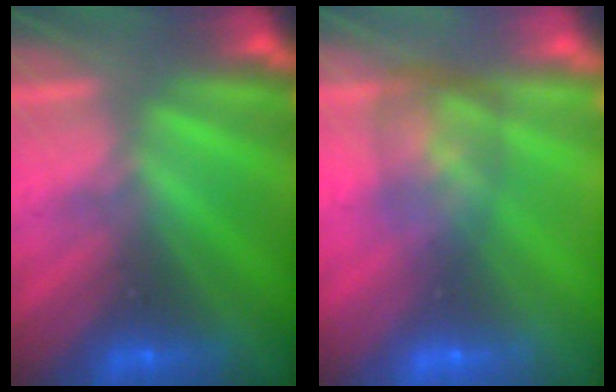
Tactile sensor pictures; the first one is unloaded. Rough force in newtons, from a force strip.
{"total": 5.9}